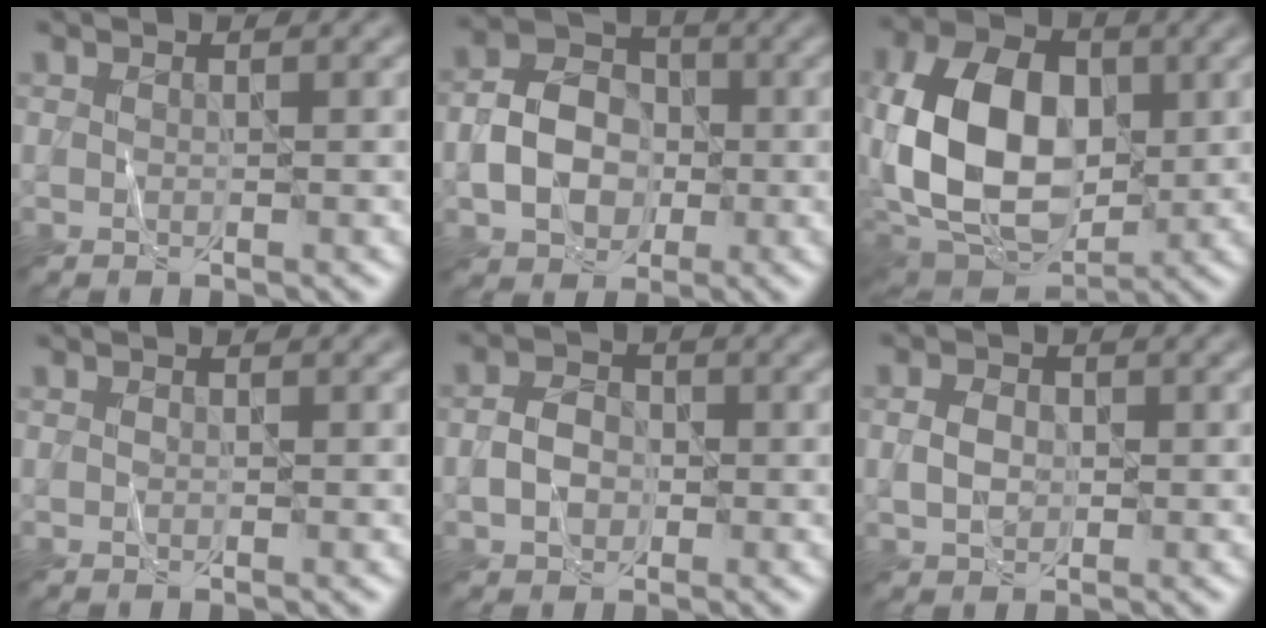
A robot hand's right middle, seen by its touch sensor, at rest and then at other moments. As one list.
[{"total": 5.6, "force": [-1.1, 4.4, 3.3], "torque": [-0.063, 0.006, -0.023]}, {"total": 13.5, "force": [0.5, 9.3, 9.8], "torque": [-0.206, 0.005, 0.006]}, {"total": 0.0}, {"total": 2.8, "force": [-0.6, 2.2, 1.6], "torque": [-0.030, 0.004, -0.017]}, {"total": 2.3, "force": [0.0, 1.7, 1.5], "torque": [-0.031, 0.003, -0.002]}]